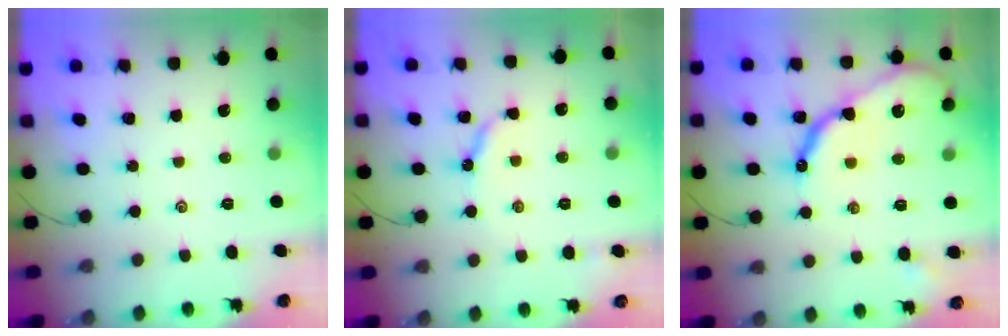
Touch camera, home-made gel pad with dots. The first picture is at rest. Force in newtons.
{"total": 5.0, "press": 4.9, "slide": 0.6}
{"total": 13.1, "press": 13.1, "slide": 1.2}